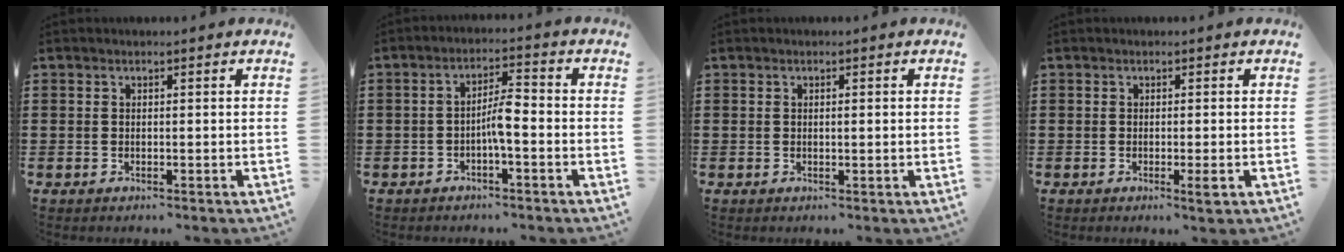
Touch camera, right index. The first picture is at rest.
{"total": 4.3, "force": [-1.3, 0.8, 4.0], "torque": [-0.081, 0.005, -0.030]}
{"total": 0.6, "force": [0.0, 0.1, 0.6], "torque": [-0.011, -0.002, 0.001]}
{"total": 2.3, "force": [-0.7, 0.0, 2.2], "torque": [-0.044, -0.012, -0.013]}